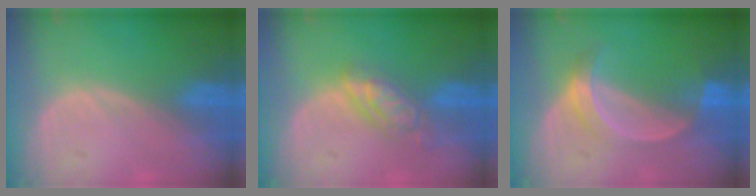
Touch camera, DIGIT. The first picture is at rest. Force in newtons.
{"total": 5.7, "press": 5.0, "slide": 2.7}
{"total": 5.1, "press": 4.8, "slide": 2.0}